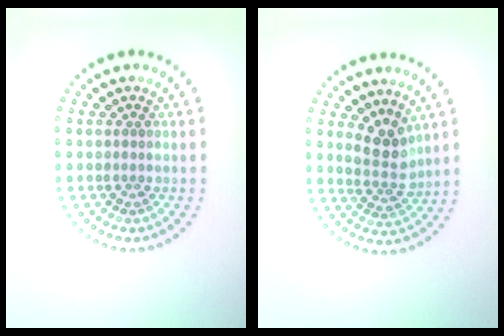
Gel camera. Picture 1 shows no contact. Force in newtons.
{"total": 2.9, "press": 2.5, "slide": 1.4}